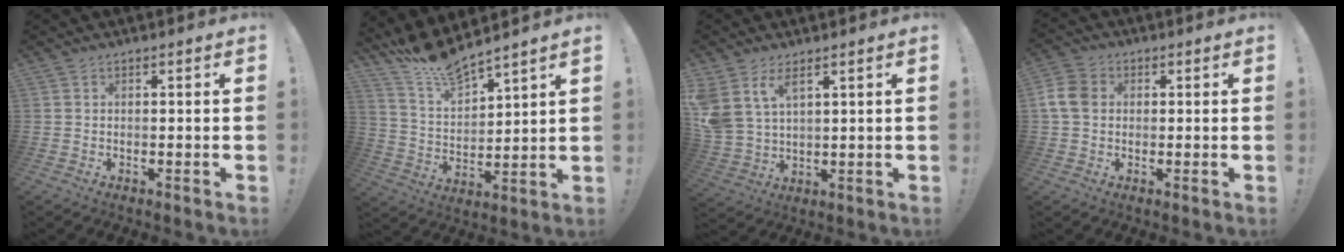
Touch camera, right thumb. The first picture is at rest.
{"total": 10.7, "force": [10.3, 1.1, 2.7], "torque": [-0.075, -0.084, 0.188]}
{"total": 7.8, "force": [4.8, 4.0, 4.7], "torque": [-0.102, -0.024, 0.093]}
{"total": 8.1, "force": [0.8, 6.4, 4.9], "torque": [-0.104, 0.012, 0.020]}